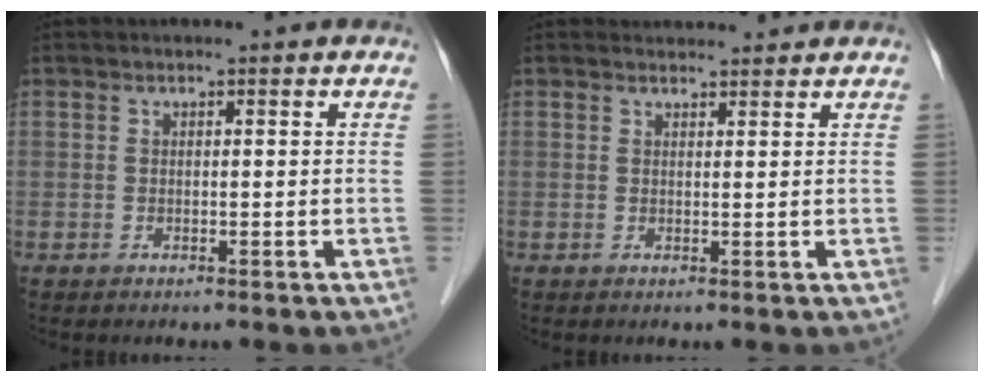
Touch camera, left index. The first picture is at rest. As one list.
[{"total": 2.5, "force": [2.4, 0.6, -0.1], "torque": [-0.006, 0.009, 0.033]}]